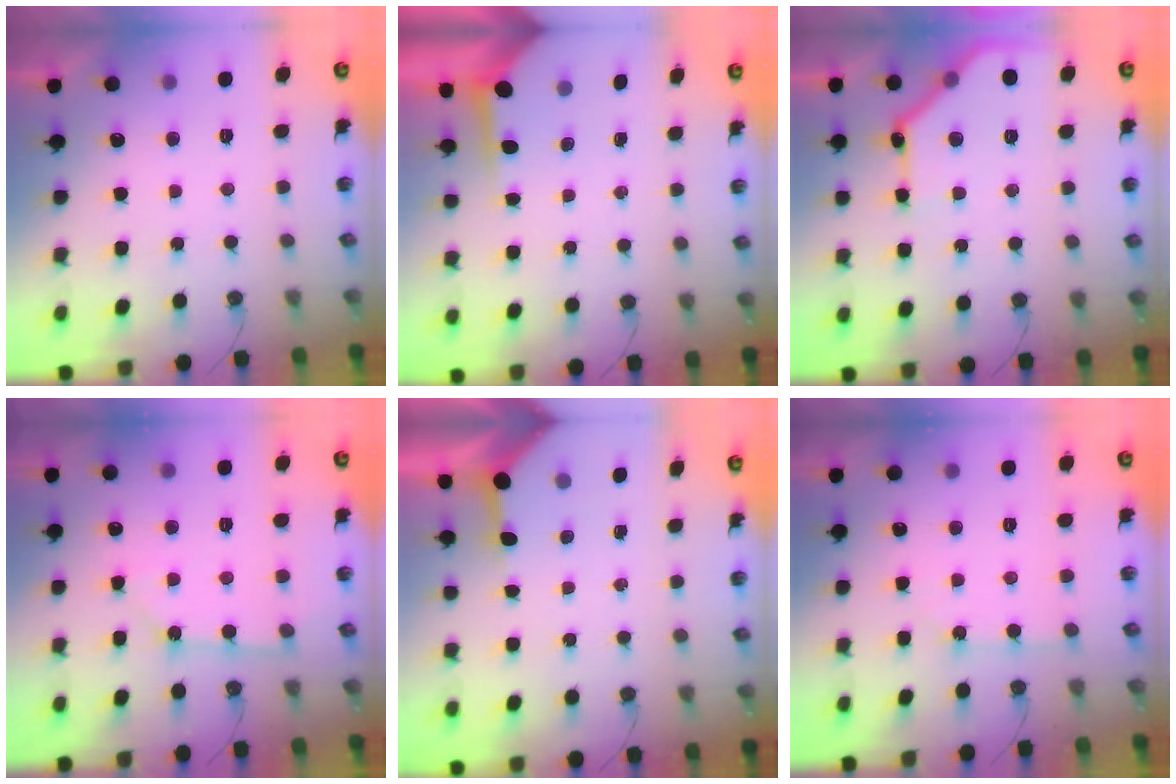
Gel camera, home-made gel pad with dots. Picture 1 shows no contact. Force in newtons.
{"total": 3.9, "press": 3.9, "slide": 0.4}
{"total": 16.2, "press": 16.2, "slide": 0.2}
{"total": 2.8, "press": 2.8, "slide": 0.1}
{"total": 3.7, "press": 3.6, "slide": 0.3}
{"total": 2.5, "press": 2.5, "slide": 0.3}